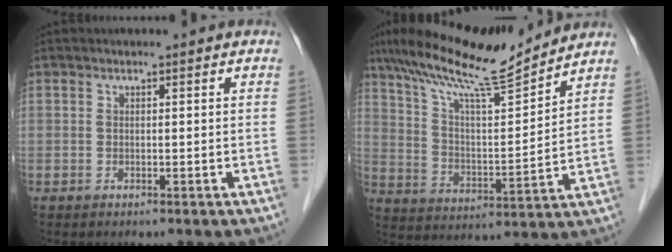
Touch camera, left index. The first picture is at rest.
{"total": 15.9, "force": [13.7, 0.5, 7.9], "torque": [-0.143, 0.008, 0.236]}